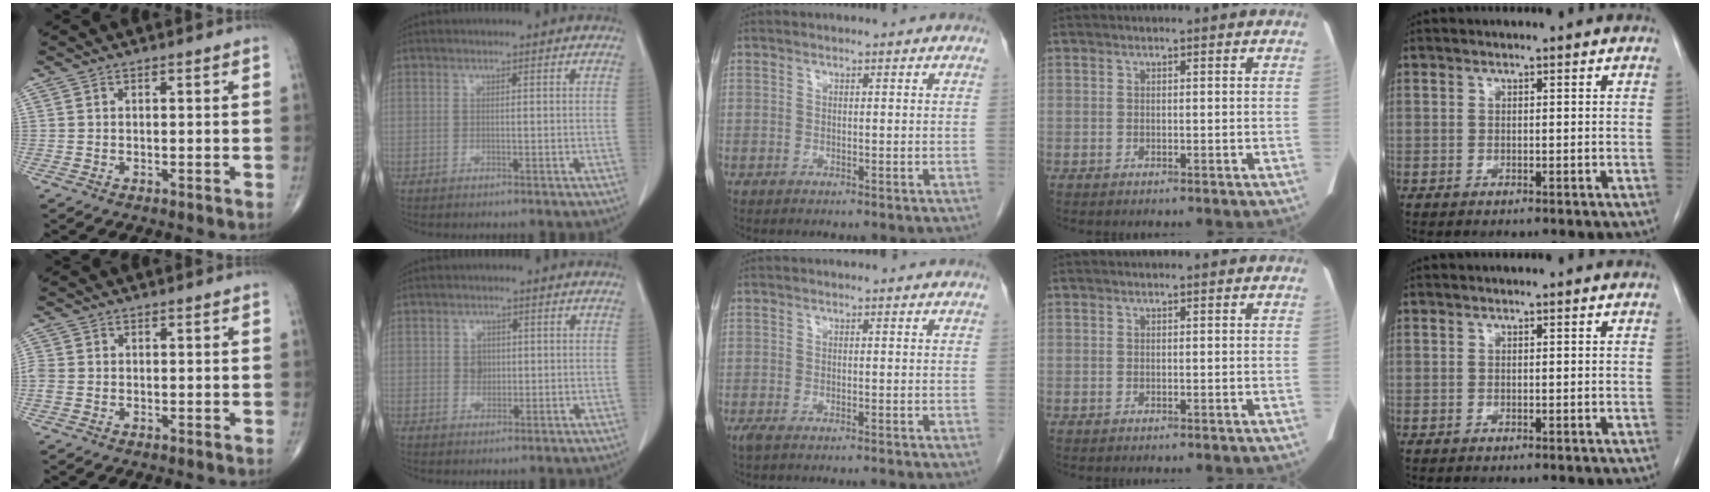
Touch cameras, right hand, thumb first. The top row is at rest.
{"thumb": {"total": 1.8, "force": [-0.2, 1.5, 1.1], "torque": [-0.033, 0.003, -0.004]}, "index": {"total": 2.3, "force": [0.3, 2.0, 1.2], "torque": [-0.017, 0.002, 0.007]}, "middle": {"total": 3.0, "force": [-2.6, -0.1, 1.4], "torque": [-0.021, -0.007, -0.043]}}